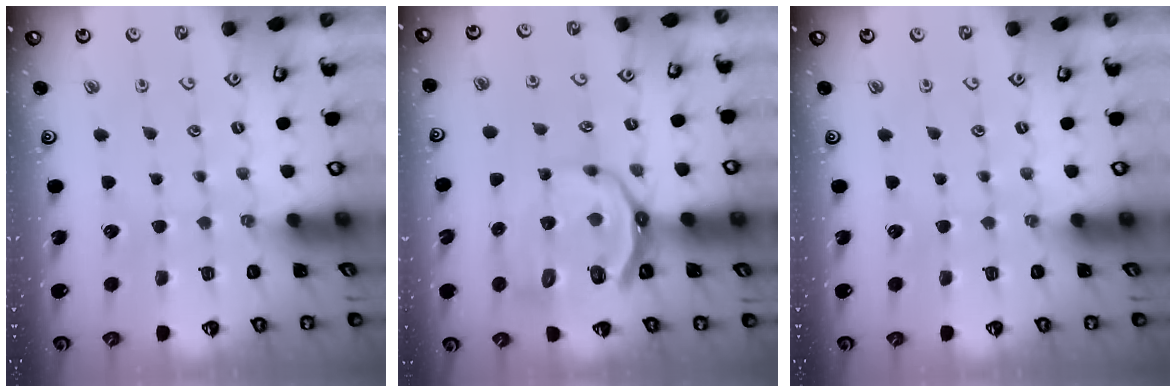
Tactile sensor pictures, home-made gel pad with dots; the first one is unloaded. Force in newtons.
{"total": 10.1, "press": 9.6, "slide": 3.2}
{"total": 0.0}